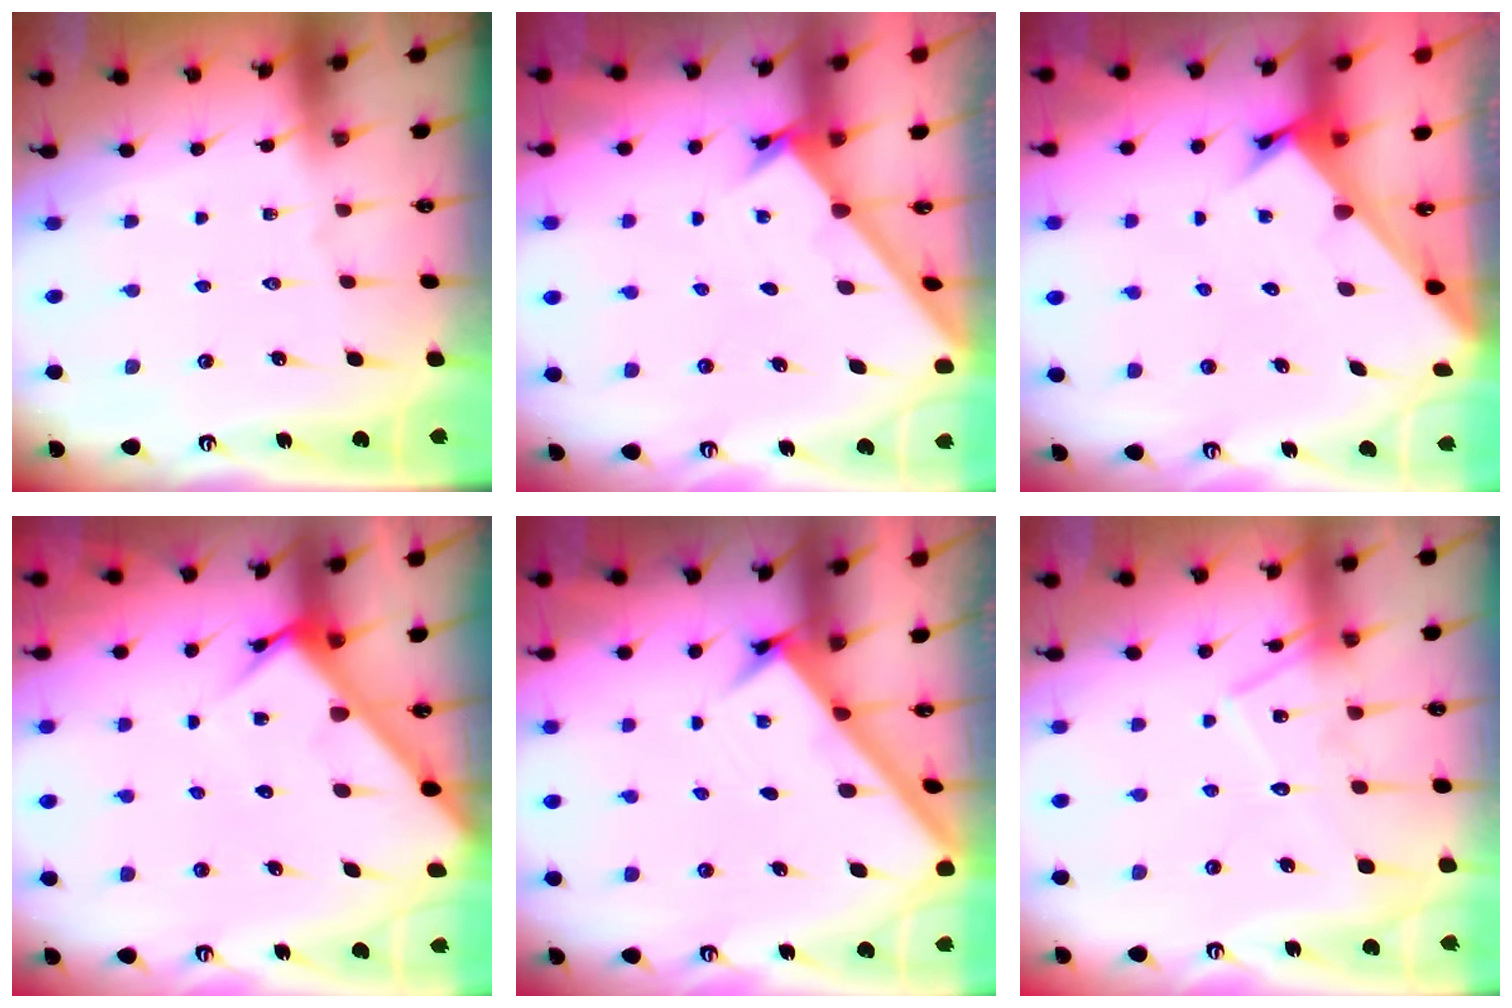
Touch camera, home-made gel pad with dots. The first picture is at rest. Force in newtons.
{"total": 1.6, "press": 1.6, "slide": 0.1}
{"total": 2.9, "press": 2.9, "slide": 0.2}
{"total": 4.3, "press": 4.3, "slide": 0.5}
{"total": 2.7, "press": 2.7, "slide": 0.3}
{"total": 14.0, "press": 14.0, "slide": 1.0}